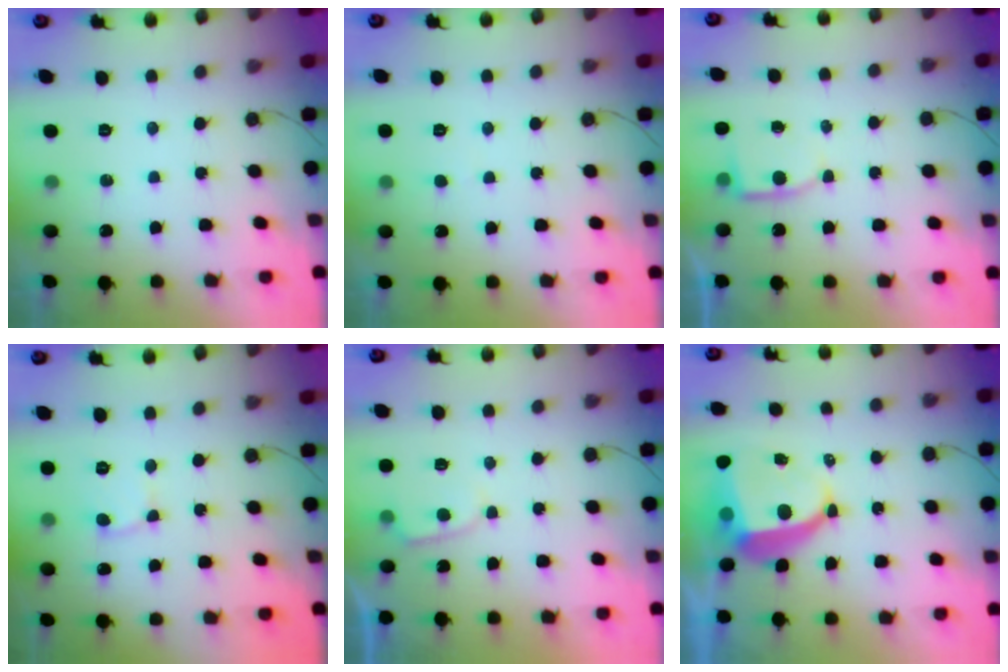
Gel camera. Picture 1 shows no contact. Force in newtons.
{"total": 1.6, "press": 1.6, "slide": 0.2}
{"total": 3.7, "press": 3.6, "slide": 0.4}
{"total": 2.7, "press": 2.7, "slide": 0.2}
{"total": 2.1, "press": 2.1, "slide": 0.3}
{"total": 7.3, "press": 7.2, "slide": 0.8}